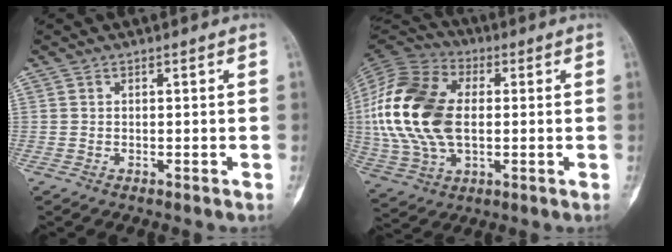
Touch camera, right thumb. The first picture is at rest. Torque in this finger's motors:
{"motor_torque": [1.23, 2.56, 1.90, -0.62, 0.78]}